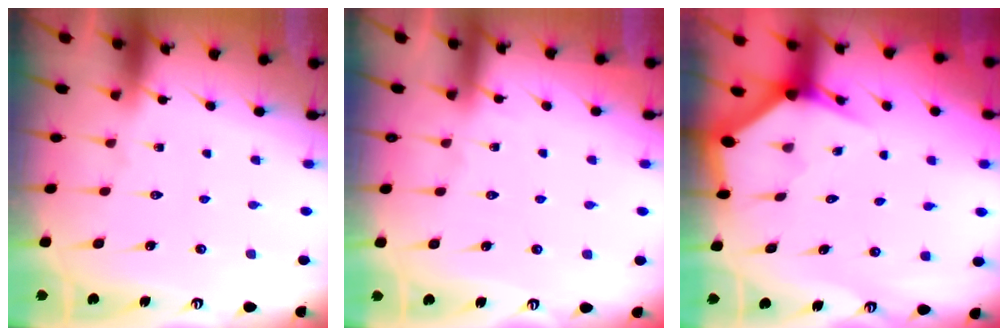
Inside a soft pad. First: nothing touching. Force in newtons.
{"total": 3.4, "press": 3.3, "slide": 0.4}
{"total": 3.4, "press": 3.4, "slide": 0.5}